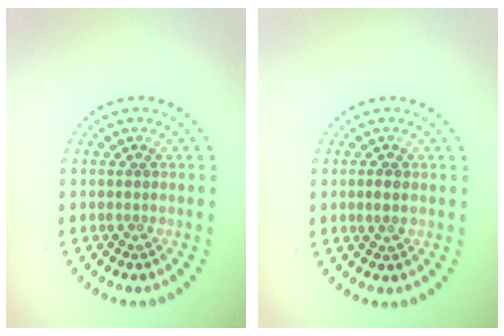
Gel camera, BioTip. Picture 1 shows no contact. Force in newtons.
{"total": 0.7, "press": 0.7, "slide": 0.3}